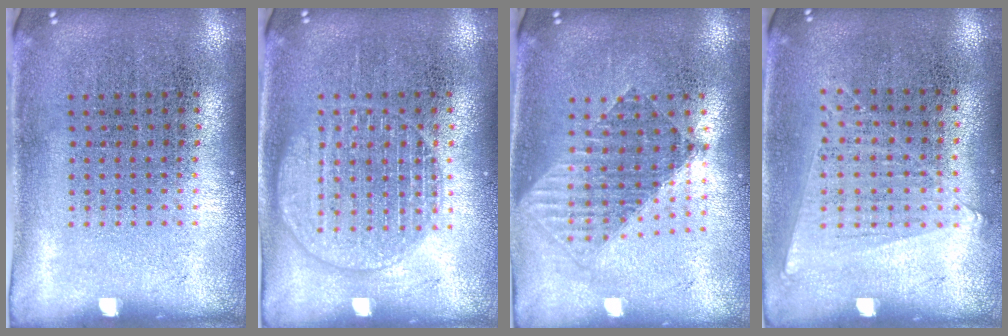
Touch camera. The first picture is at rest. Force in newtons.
{"total": 2.7, "press": 2.7, "slide": 0.5}
{"total": 1.6, "press": 1.3, "slide": 0.9}
{"total": 1.1, "press": 1.0, "slide": 0.5}